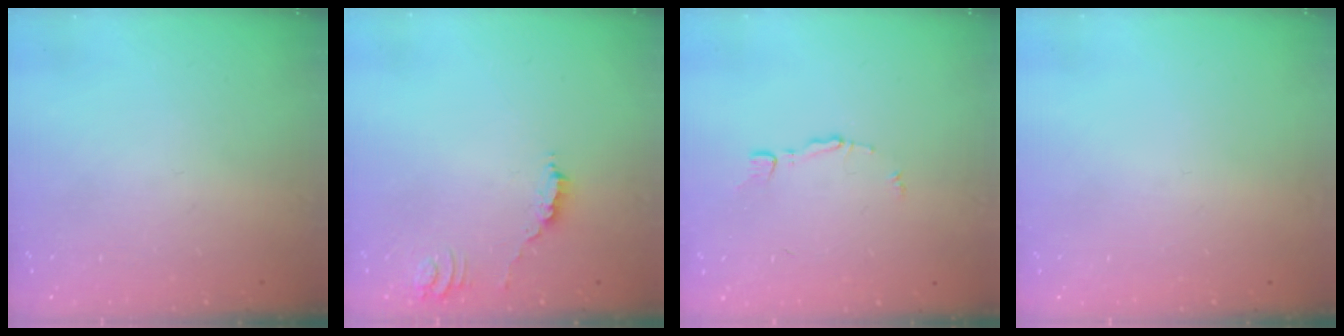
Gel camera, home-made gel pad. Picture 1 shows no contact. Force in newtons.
{"total": 1.8, "press": 1.8, "slide": 0.1}
{"total": 4.5, "press": 4.5, "slide": 0.3}
{"total": 0.0}